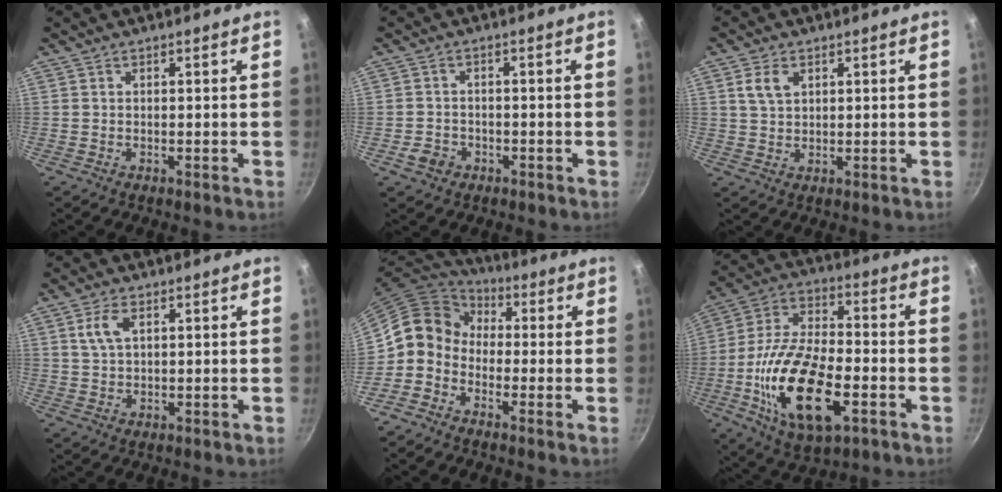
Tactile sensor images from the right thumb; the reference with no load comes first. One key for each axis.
{"total": 3.4, "fx": -1.6, "fy": 2.8, "fz": 1.1, "tx": -0.014, "ty": 0.019, "tz": -0.025}
{"total": 4.3, "fx": 1.7, "fy": 2.8, "fz": 2.7, "tx": -0.040, "ty": 0.000, "tz": 0.034}
{"total": 4.4, "fx": 1.6, "fy": 2.4, "fz": 3.3, "tx": -0.058, "ty": 0.003, "tz": 0.031}
{"total": 9.1, "fx": -1.5, "fy": 7.8, "fz": 4.4, "tx": -0.047, "ty": 0.044, "tz": -0.057}
{"total": 21.7, "fx": -6.2, "fy": 10.4, "fz": 17.9, "tx": -0.334, "ty": 0.020, "tz": -0.115}